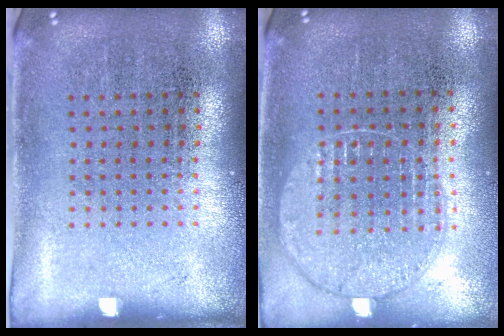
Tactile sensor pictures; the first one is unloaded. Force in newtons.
{"total": 1.0, "press": 0.9, "slide": 0.2}